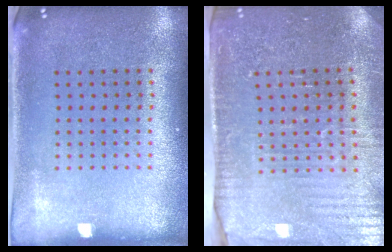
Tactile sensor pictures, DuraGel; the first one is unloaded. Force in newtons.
{"total": 3.5, "press": 3.4, "slide": 0.5}